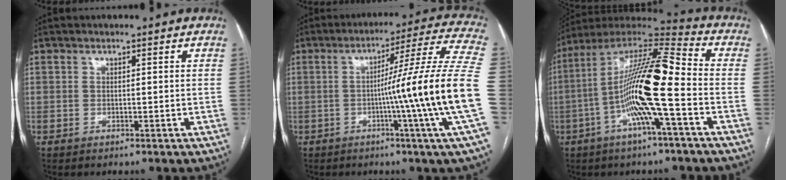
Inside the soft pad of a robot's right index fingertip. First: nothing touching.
{"total": 18.6, "force": [-3.6, -3.6, 17.9], "torque": [-0.240, -0.005, -0.069]}
{"total": 17.5, "force": [-3.8, 1.0, 17.0], "torque": [-0.319, 0.010, -0.080]}